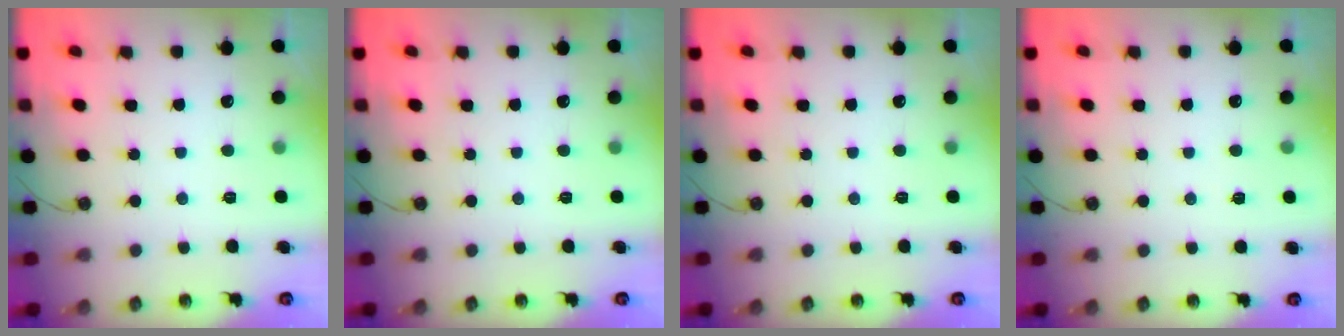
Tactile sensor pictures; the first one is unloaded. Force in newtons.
{"total": 0.0}
{"total": 0.0}
{"total": 2.8, "press": 2.2, "slide": 1.6}